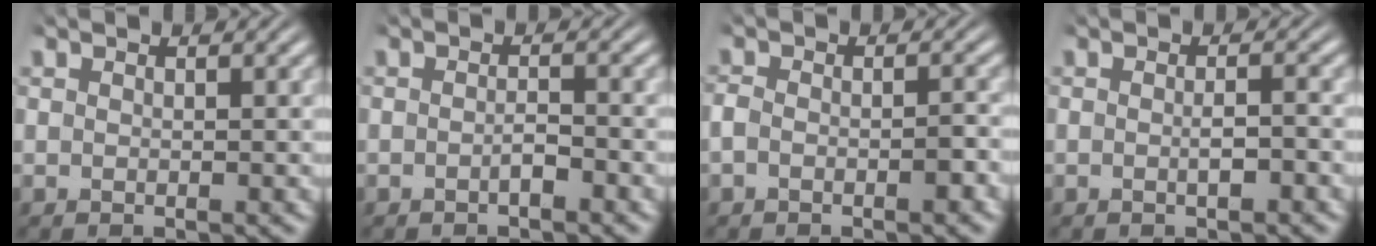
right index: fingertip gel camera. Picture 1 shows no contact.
{"total": 1.4, "force": [-1.2, 0.5, 0.6], "torque": [-0.013, 0.003, -0.026]}
{"total": 2.0, "force": [-1.2, 1.1, 1.1], "torque": [-0.027, 0.000, -0.025]}
{"total": 1.5, "force": [-0.9, 0.6, 1.0], "torque": [-0.019, 0.005, -0.022]}